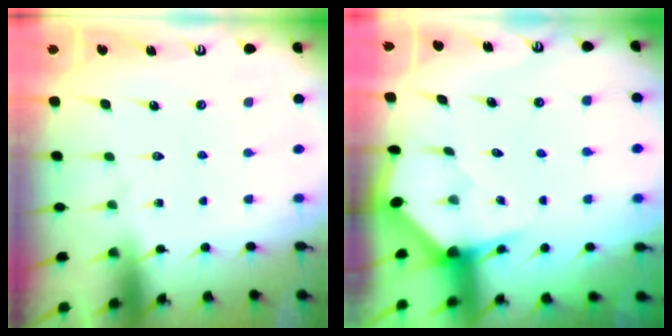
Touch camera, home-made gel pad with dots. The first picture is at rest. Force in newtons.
{"total": 3.3, "press": 3.3, "slide": 0.3}